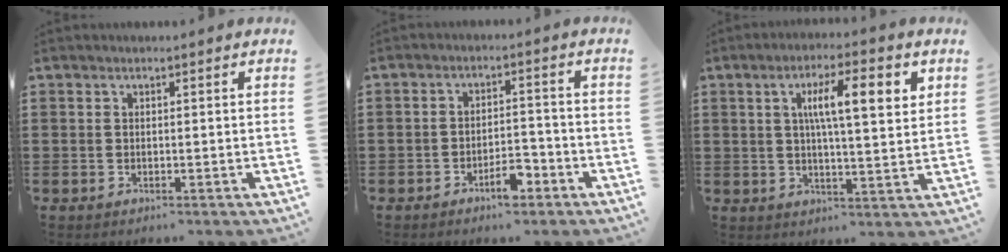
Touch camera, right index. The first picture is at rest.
{"total": 4.6, "force": [-3.1, 1.7, 3.0], "torque": [-0.047, 0.010, -0.057]}
{"total": 8.9, "force": [2.7, 2.1, 8.2], "torque": [-0.156, 0.006, 0.040]}